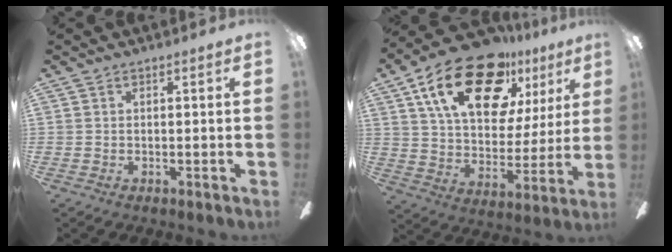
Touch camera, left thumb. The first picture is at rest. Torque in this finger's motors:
{"motor_torque": [0.38, 0.72, 1.37, -1.40, 0.22]}